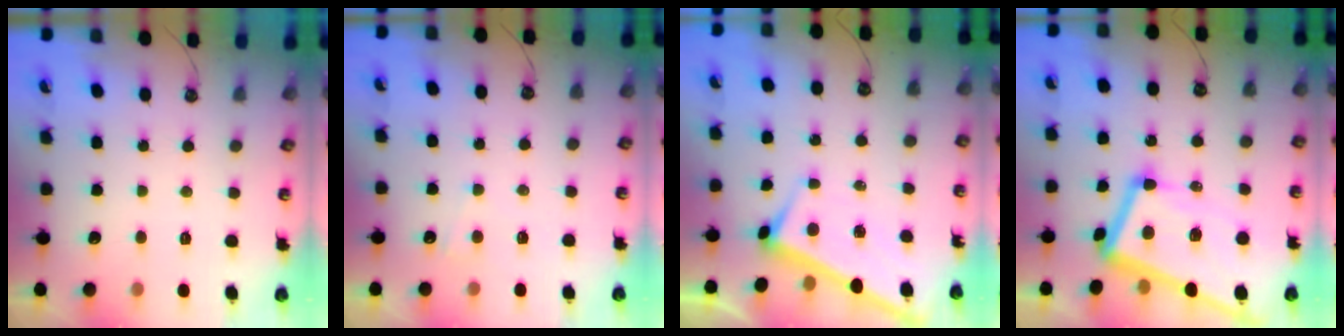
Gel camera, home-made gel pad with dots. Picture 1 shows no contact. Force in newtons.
{"total": 6.6, "press": 6.6, "slide": 0.3}
{"total": 3.2, "press": 3.2, "slide": 0.1}
{"total": 13.7, "press": 13.6, "slide": 2.1}